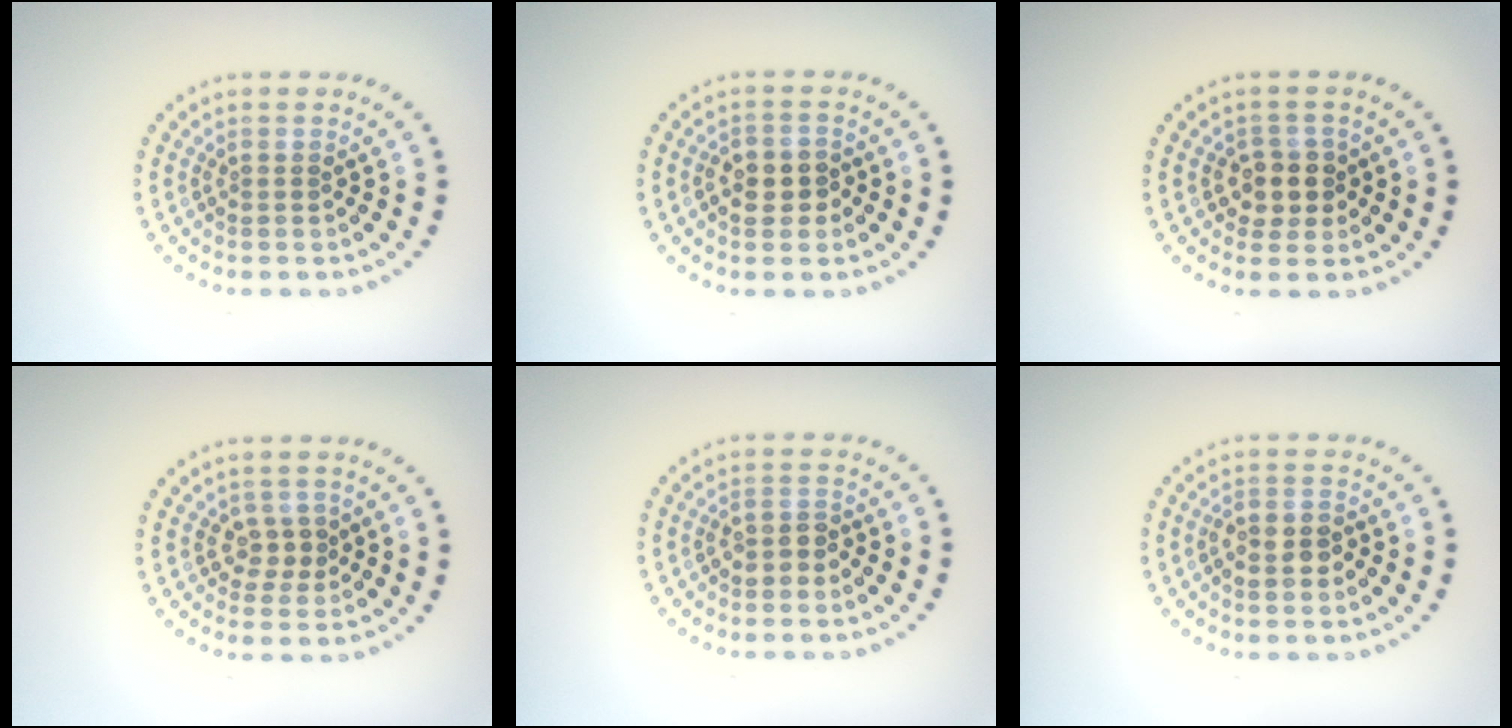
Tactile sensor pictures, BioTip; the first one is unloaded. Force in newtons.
{"total": 2.8, "press": 2.7, "slide": 0.6}
{"total": 2.7, "press": 2.5, "slide": 1.0}
{"total": 1.7, "press": 1.5, "slide": 0.8}
{"total": 1.7, "press": 1.5, "slide": 0.8}
{"total": 2.2, "press": 2.0, "slide": 0.9}